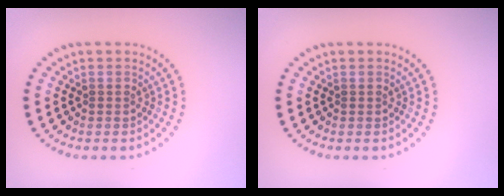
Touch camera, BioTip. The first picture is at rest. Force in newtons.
{"total": 0.0}